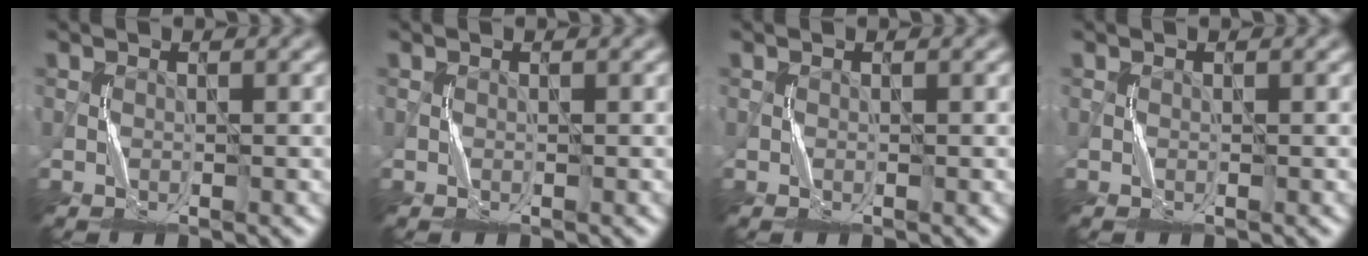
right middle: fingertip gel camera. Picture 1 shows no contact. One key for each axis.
{"total": 0.0}
{"total": 0.0}
{"total": 0.0}